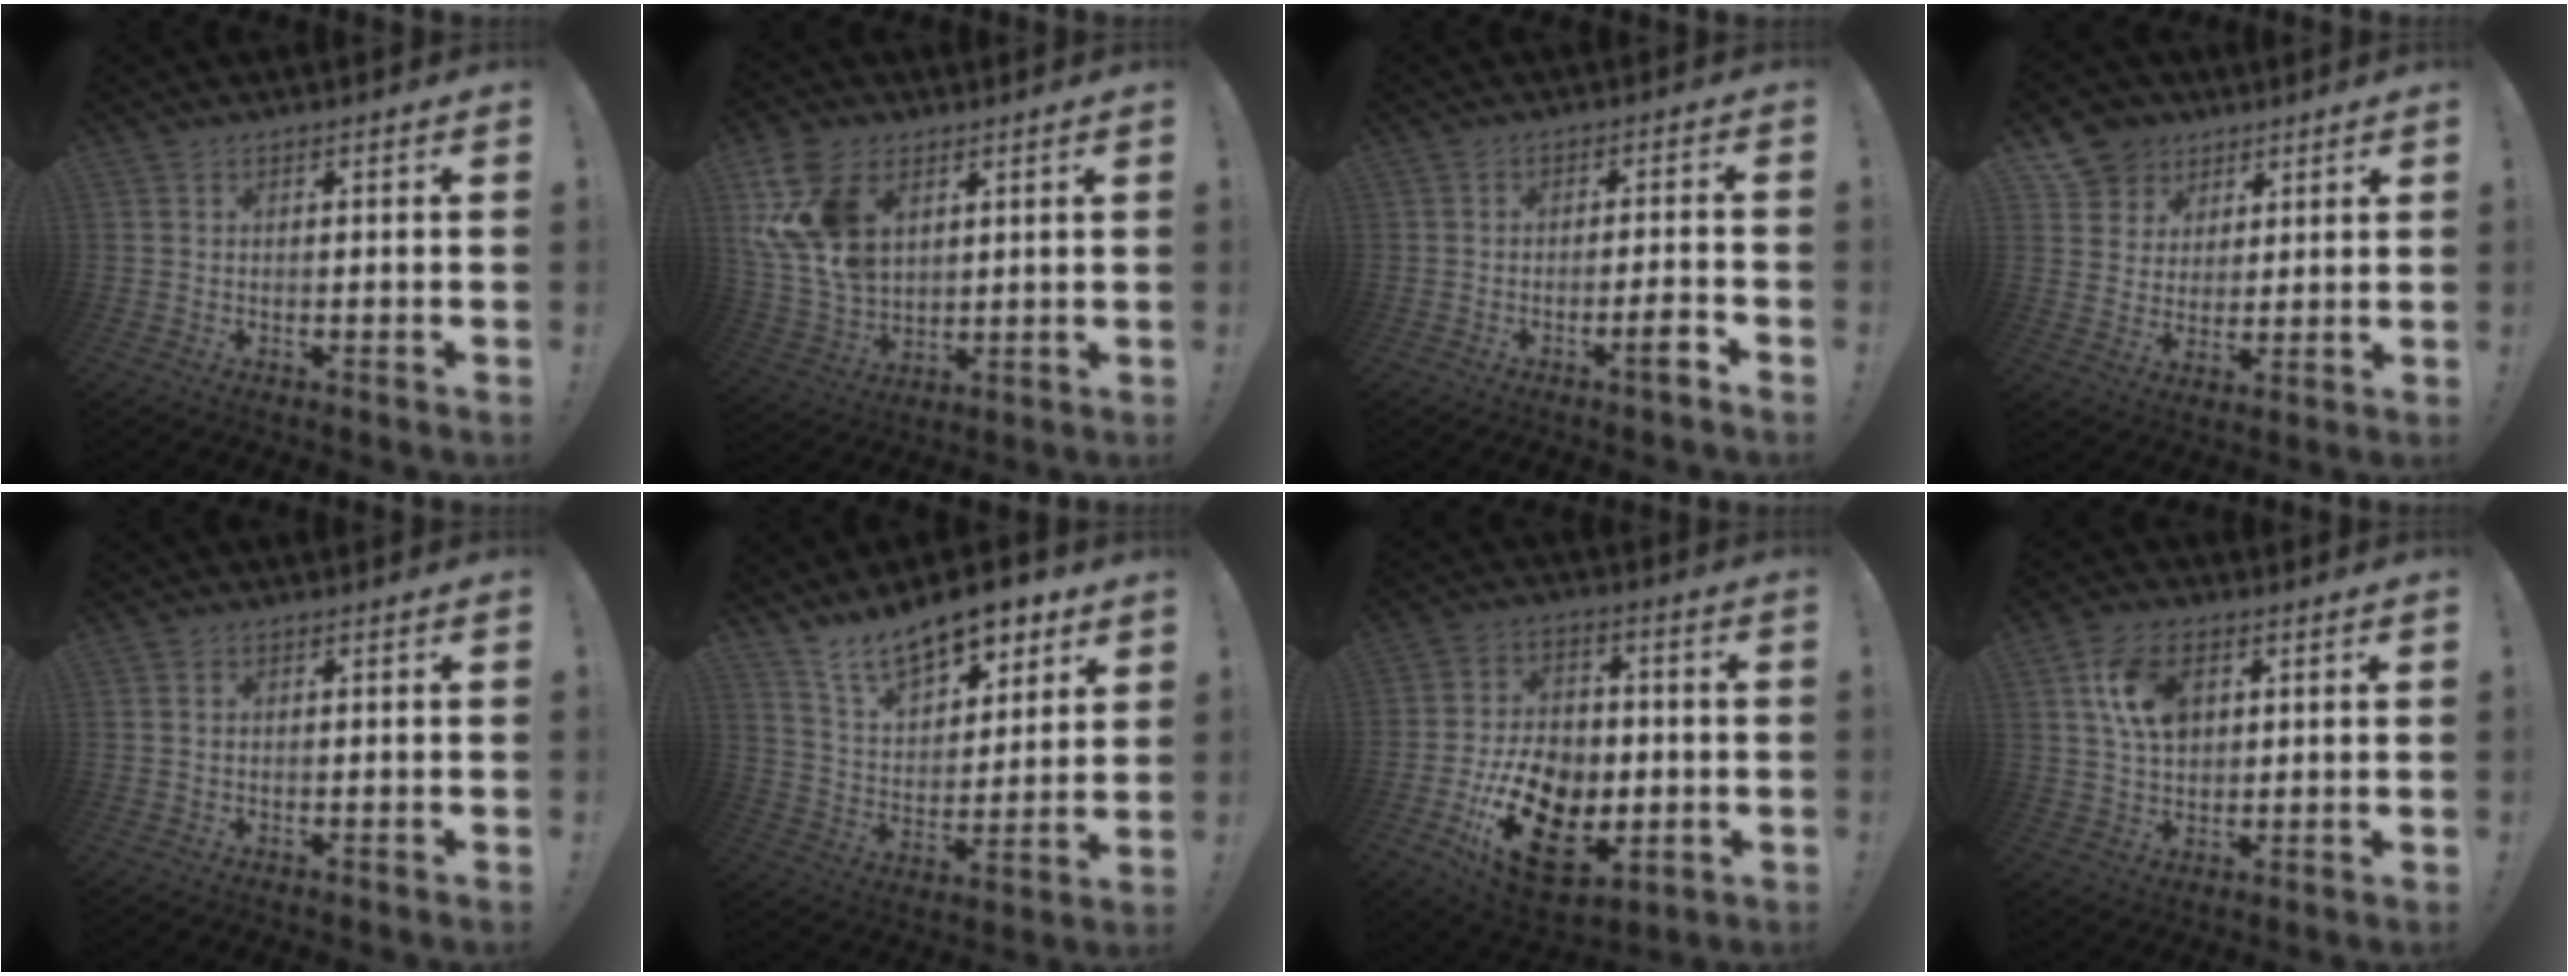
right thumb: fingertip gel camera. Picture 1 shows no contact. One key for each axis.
{"total": 17.3, "fx": 6.5, "fy": 11.8, "fz": 10.8, "tx": -0.228, "ty": -0.025, "tz": 0.126}
{"total": 5.0, "fx": -3.1, "fy": 0.3, "fz": 3.9, "tx": -0.062, "ty": 0.009, "tz": -0.051}
{"total": 9.7, "fx": 5.3, "fy": 8.0, "fz": 1.6, "tx": -0.031, "ty": -0.036, "tz": 0.110}
{"total": 0.6, "fx": 0.4, "fy": 0.4, "fz": 0.3, "tx": -0.014, "ty": 0.003, "tz": 0.009}
{"total": 15.0, "fx": 11.5, "fy": 6.7, "fz": 6.9, "tx": -0.109, "ty": -0.080, "tz": 0.206}
{"total": 21.5, "fx": -7.1, "fy": 14.5, "fz": 14.1, "tx": -0.245, "ty": 0.044, "tz": -0.104}
{"total": 11.4, "fx": 3.7, "fy": 7.6, "fz": 7.6, "tx": -0.126, "ty": 0.005, "tz": 0.071}